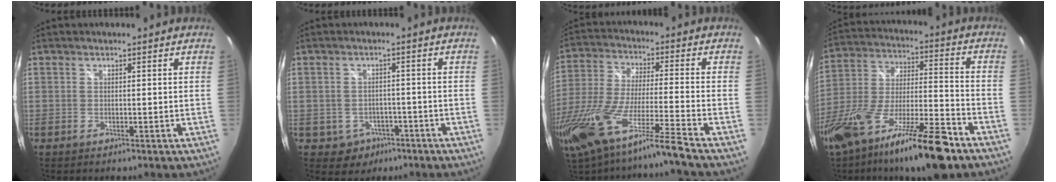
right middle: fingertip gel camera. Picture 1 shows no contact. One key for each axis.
{"total": 4.8, "fx": -2.2, "fy": 4.2, "fz": 0.8, "tx": -0.028, "ty": 0.009, "tz": -0.022}
{"total": 17.1, "fx": -12.8, "fy": -1.1, "fz": 11.3, "tx": -0.213, "ty": -0.053, "tz": -0.228}
{"total": 23.3, "fx": -15.3, "fy": 4.6, "fz": 17.0, "tx": -0.319, "ty": -0.047, "tz": -0.266}